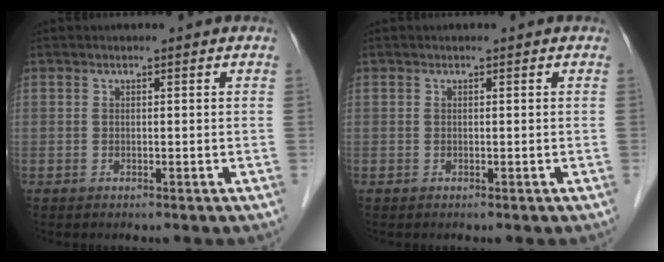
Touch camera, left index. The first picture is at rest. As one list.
[{"total": 0.0}]